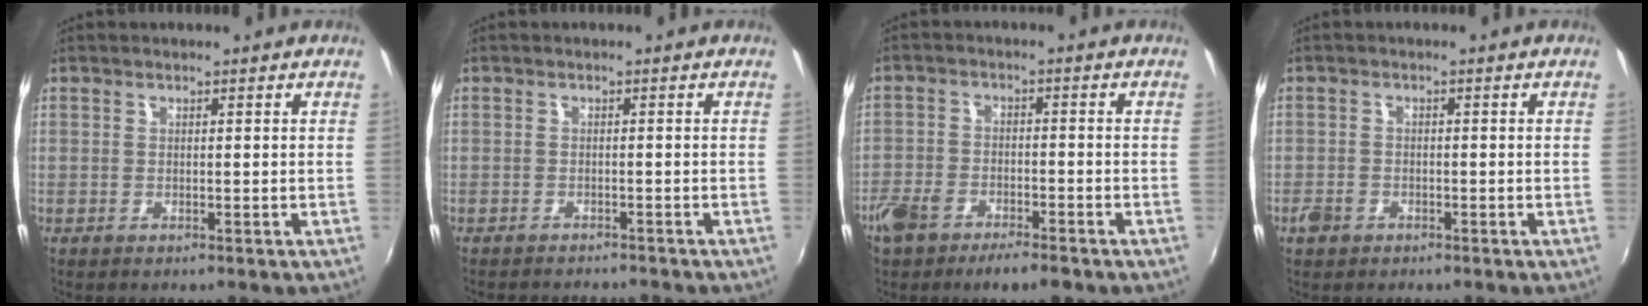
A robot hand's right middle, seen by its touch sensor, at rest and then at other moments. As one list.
[{"total": 4.7, "force": [-4.4, 0.8, 1.2], "torque": [-0.035, -0.012, -0.065]}, {"total": 8.6, "force": [-6.2, 3.6, 4.8], "torque": [-0.117, -0.013, -0.115]}, {"total": 2.8, "force": [-1.7, 1.9, 1.0], "torque": [-0.025, -0.002, -0.032]}]